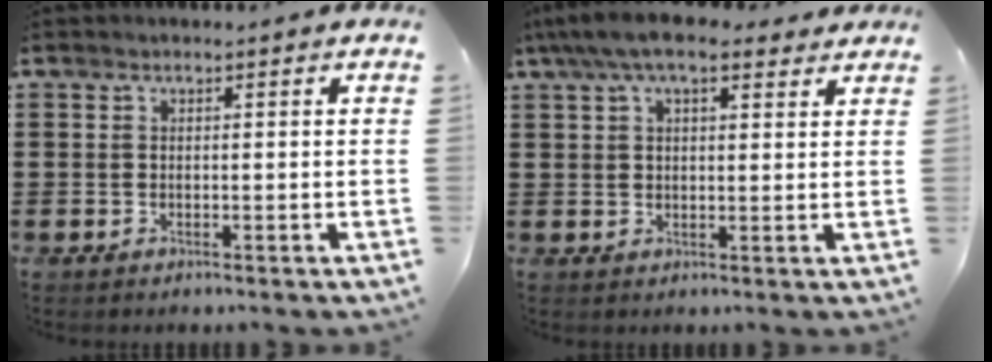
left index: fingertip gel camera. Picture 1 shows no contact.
{"total": 7.3, "force": [5.2, 2.4, 4.6], "torque": [-0.101, 0.002, 0.096]}